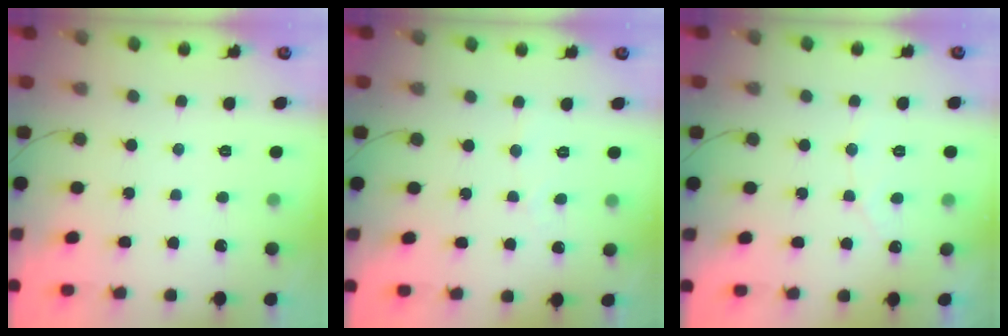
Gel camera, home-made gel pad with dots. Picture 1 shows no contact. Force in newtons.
{"total": 2.3, "press": 2.3, "slide": 0.2}
{"total": 3.3, "press": 3.3, "slide": 0.2}